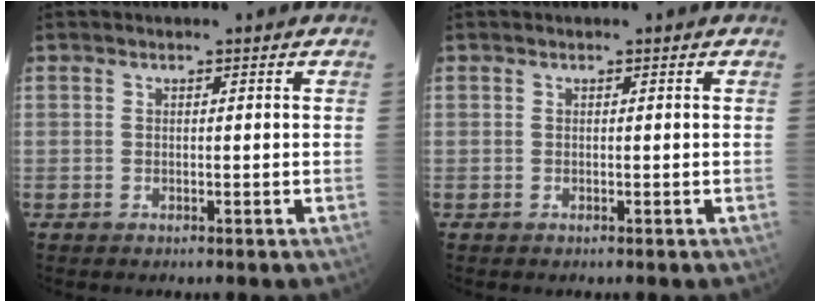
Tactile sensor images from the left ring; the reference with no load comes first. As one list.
[{"total": 0.0}]